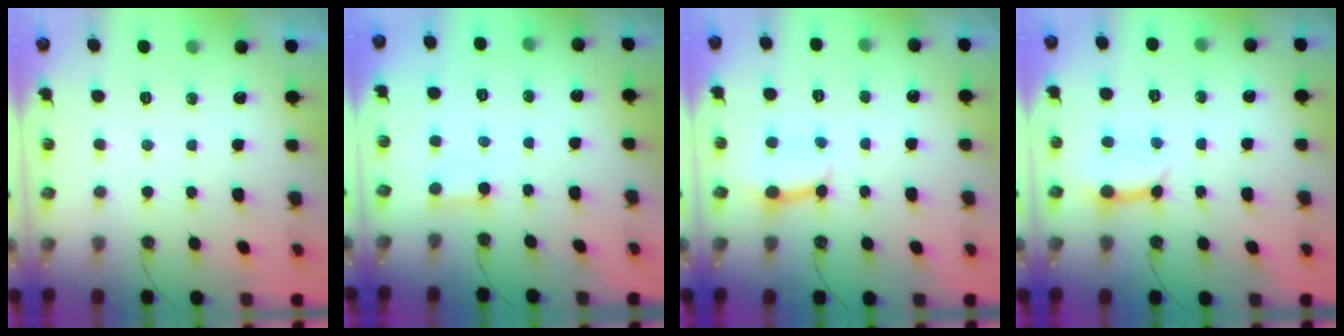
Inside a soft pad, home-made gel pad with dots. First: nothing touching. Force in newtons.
{"total": 2.8, "press": 2.8, "slide": 0.3}
{"total": 8.0, "press": 8.0, "slide": 0.7}
{"total": 9.9, "press": 9.9, "slide": 1.1}